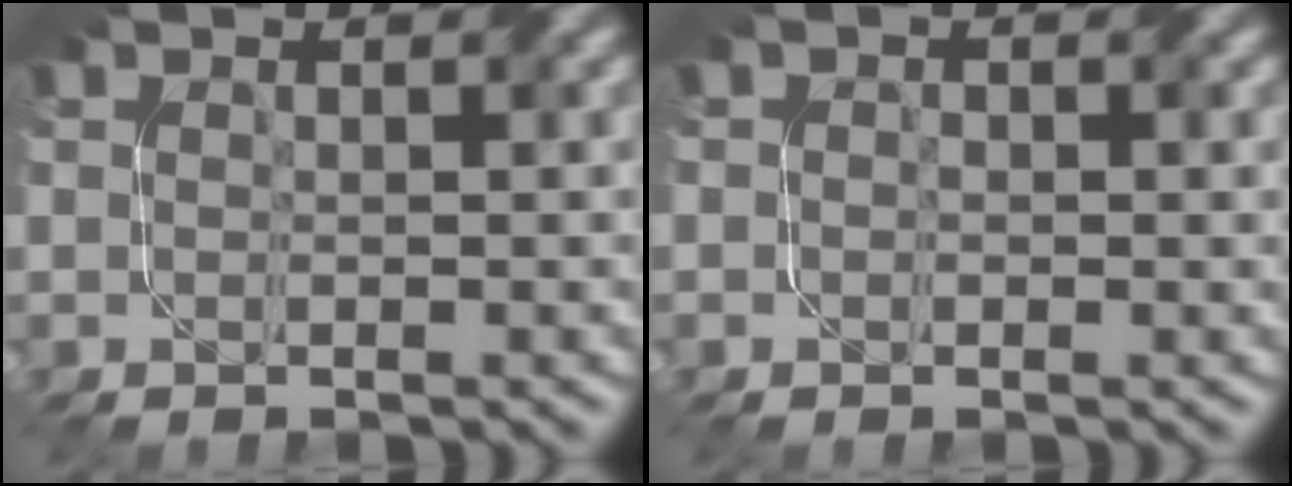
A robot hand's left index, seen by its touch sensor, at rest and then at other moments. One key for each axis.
{"total": 1.1, "fx": 0.1, "fy": 0.8, "fz": 0.7, "tx": -0.006, "ty": -0.003, "tz": 0.002}